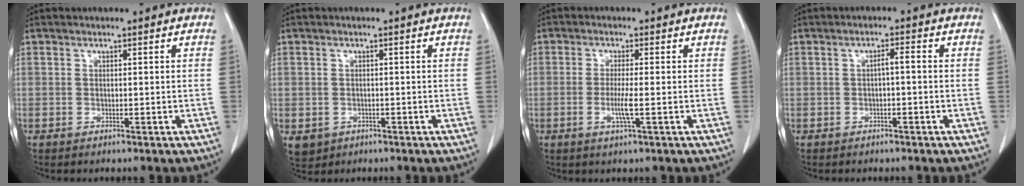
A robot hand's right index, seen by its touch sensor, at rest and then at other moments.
{"total": 3.4, "force": [-1.1, 3.1, 0.7], "torque": [-0.014, 0.001, -0.008]}
{"total": 3.5, "force": [-0.8, 0.0, 3.4], "torque": [-0.070, -0.007, -0.017]}
{"total": 1.7, "force": [-0.3, 0.1, 1.6], "torque": [-0.026, 0.004, -0.004]}